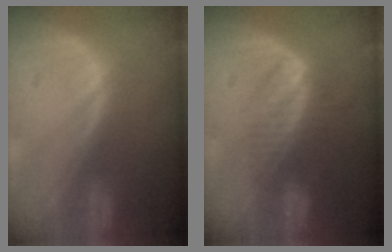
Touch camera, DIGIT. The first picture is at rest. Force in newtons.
{"total": 6.6, "press": 5.6, "slide": 3.5}